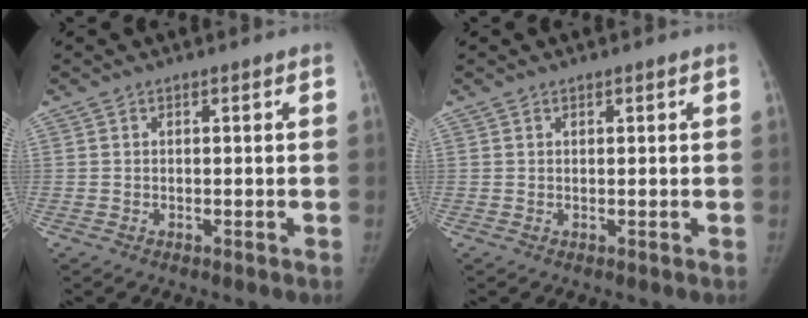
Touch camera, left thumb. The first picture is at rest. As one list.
[{"total": 0.6, "force": [0.4, 0.2, 0.4], "torque": [-0.007, -0.002, 0.007]}]